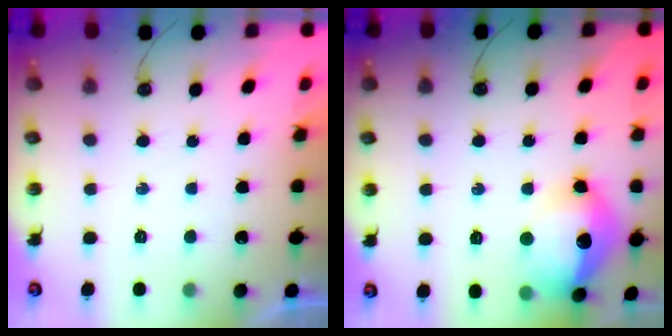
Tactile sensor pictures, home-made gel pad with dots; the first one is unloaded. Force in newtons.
{"total": 16.7, "press": 16.7, "slide": 1.5}